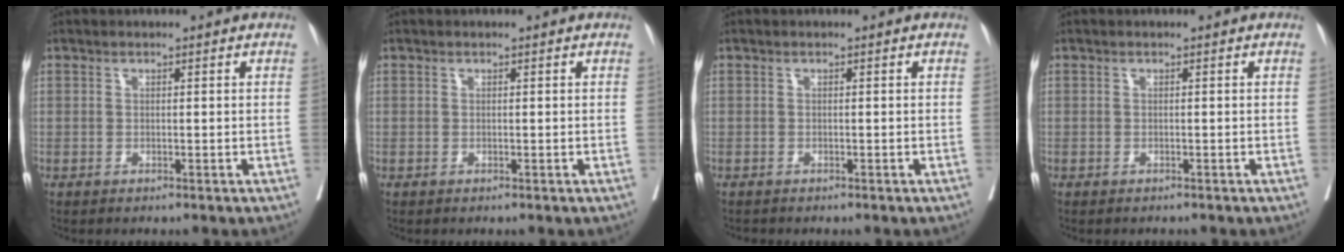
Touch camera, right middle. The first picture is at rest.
{"total": 0.0}
{"total": 0.0}
{"total": 1.1, "force": [-1.0, 0.2, 0.3], "torque": [-0.011, -0.005, -0.013]}